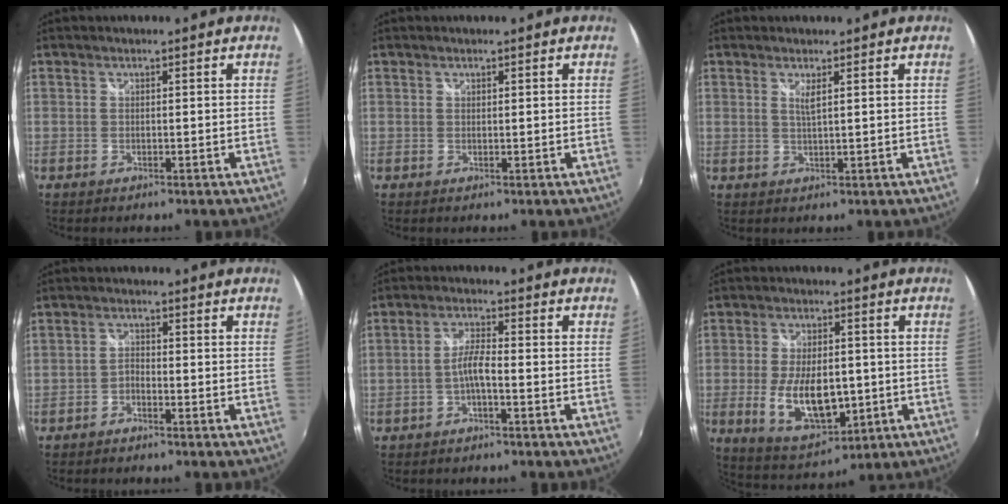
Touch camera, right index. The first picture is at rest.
{"total": 0.0}
{"total": 2.0, "force": [0.9, 0.2, 1.7], "torque": [-0.031, -0.003, 0.015]}
{"total": 1.7, "force": [-1.4, 0.7, 0.7], "torque": [-0.021, 0.004, -0.028]}
{"total": 3.4, "force": [-1.6, 0.4, 2.9], "torque": [-0.063, 0.007, -0.031]}
{"total": 12.6, "force": [-2.0, 6.6, 10.6], "torque": [-0.209, -0.018, -0.019]}